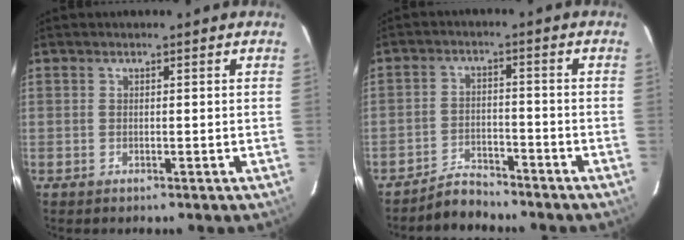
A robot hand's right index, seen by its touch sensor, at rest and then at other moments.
{"total": 5.0, "force": [-4.8, 1.3, 0.4], "torque": [-0.023, 0.013, -0.081]}